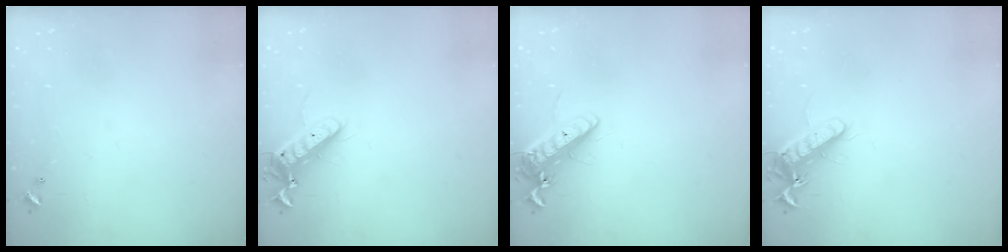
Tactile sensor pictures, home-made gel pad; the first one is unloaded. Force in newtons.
{"total": 12.1, "press": 12.0, "slide": 1.8}
{"total": 14.5, "press": 14.3, "slide": 2.0}
{"total": 12.2, "press": 12.1, "slide": 1.1}